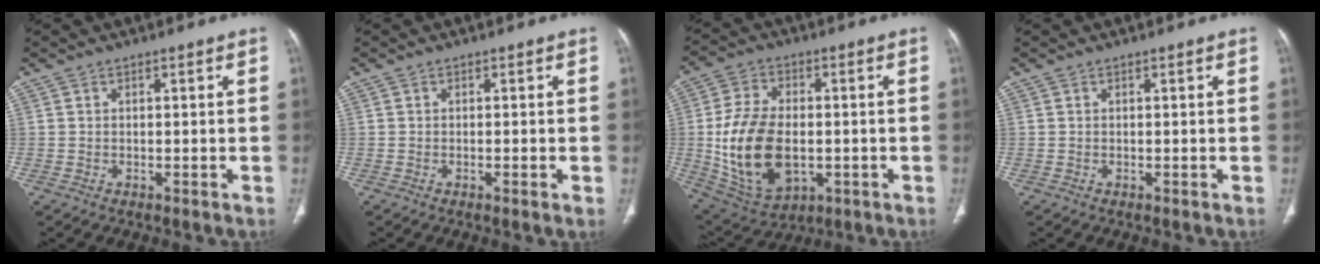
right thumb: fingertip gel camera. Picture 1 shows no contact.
{"total": 1.2, "force": [-0.3, 0.1, 1.2], "torque": [-0.021, -0.003, -0.004]}
{"total": 17.8, "force": [-1.9, 11.0, 13.9], "torque": [-0.257, -0.001, -0.014]}
{"total": 0.0}